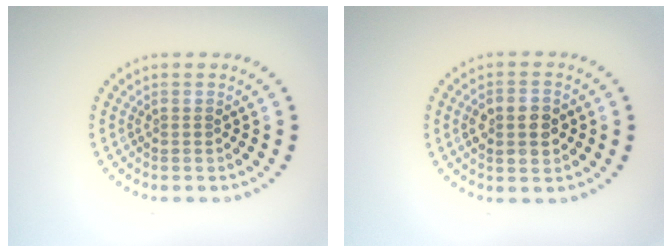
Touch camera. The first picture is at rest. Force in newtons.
{"total": 3.6, "press": 3.6, "slide": 0.2}